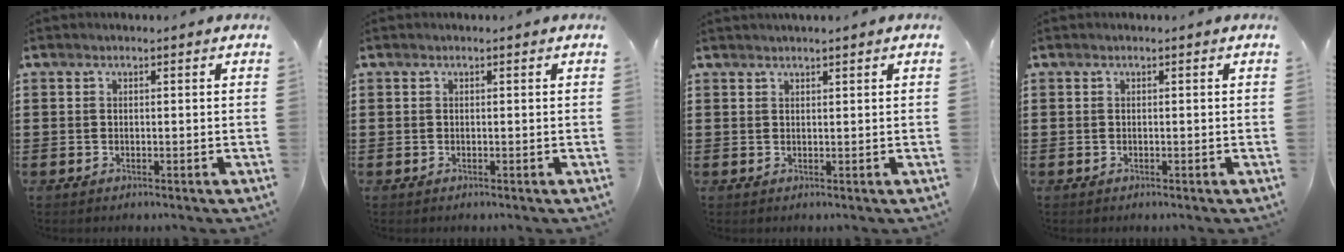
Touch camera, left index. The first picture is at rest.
{"total": 0.0}
{"total": 0.9, "force": [0.9, -0.1, 0.3], "torque": [-0.005, -0.002, 0.017]}
{"total": 0.0}